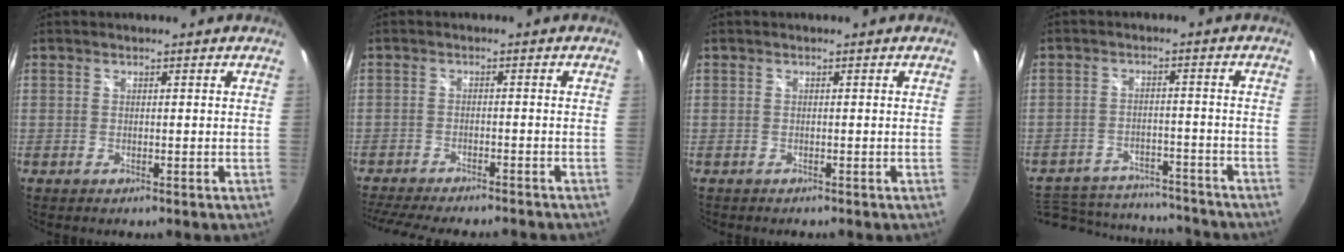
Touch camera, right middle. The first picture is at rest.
{"total": 13.9, "force": [-12.2, 2.4, 6.2], "torque": [-0.135, -0.022, -0.184]}
{"total": 0.7, "force": [-0.6, 0.4, -0.1], "torque": [-0.001, 0.002, -0.011]}
{"total": 19.7, "force": [-16.6, 7.4, 7.4], "torque": [-0.169, 0.006, -0.223]}